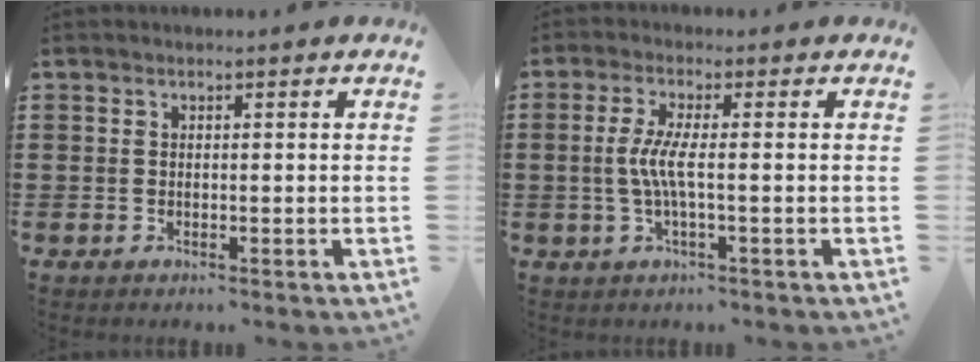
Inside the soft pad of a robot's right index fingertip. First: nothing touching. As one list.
[{"total": 4.4, "force": [-0.4, 0.3, 4.4], "torque": [-0.103, -0.010, -0.017]}]